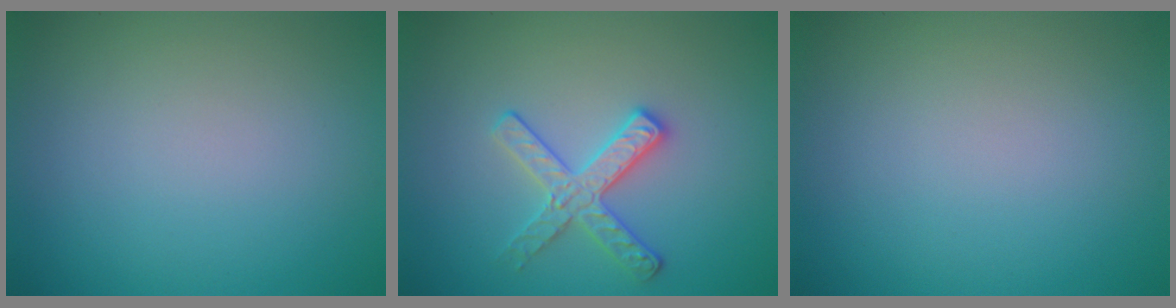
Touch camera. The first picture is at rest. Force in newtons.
{"total": 2.8, "press": 2.8, "slide": 0.3}
{"total": 0.0}